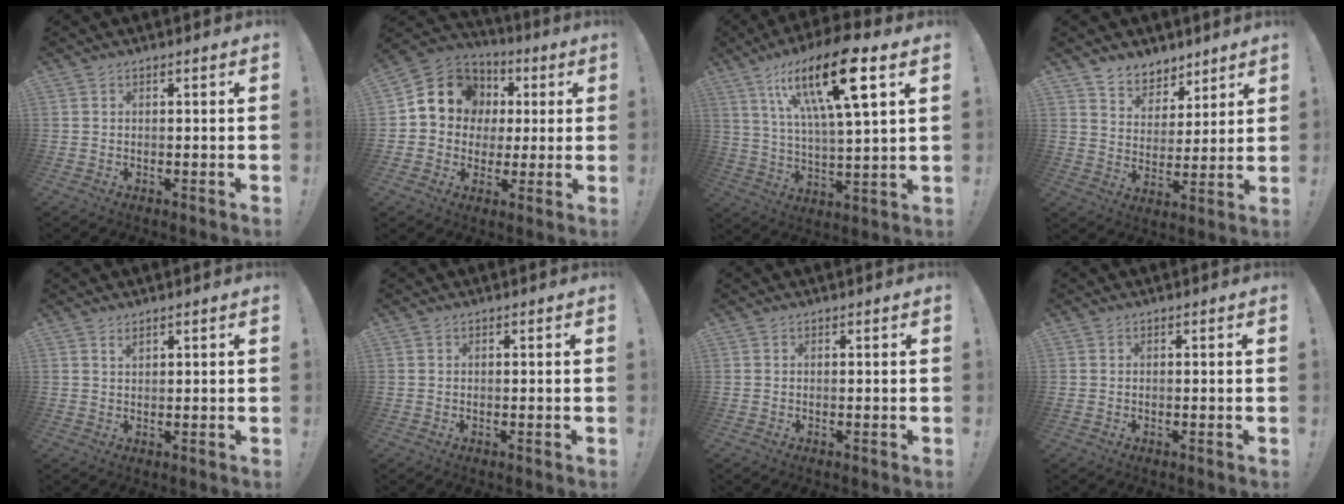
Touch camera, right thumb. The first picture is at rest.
{"total": 13.1, "force": [3.4, 11.6, 5.1], "torque": [-0.070, -0.009, 0.074]}
{"total": 20.4, "force": [9.7, 5.3, 17.2], "torque": [-0.296, -0.041, 0.141]}
{"total": 7.9, "force": [6.0, 5.0, 0.8], "torque": [-0.015, -0.055, 0.118]}
{"total": 1.5, "force": [1.2, 0.7, 0.6], "torque": [-0.001, -0.005, 0.021]}
{"total": 0.0}
{"total": 0.0}
{"total": 0.8, "force": [0.2, -0.3, 0.8], "torque": [-0.014, 0.000, 0.003]}